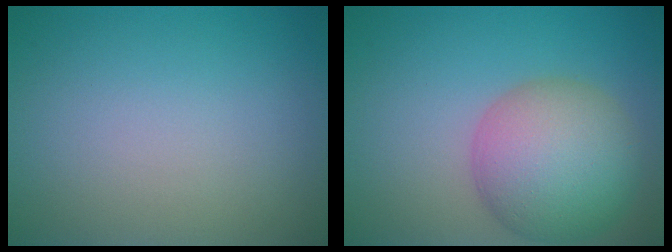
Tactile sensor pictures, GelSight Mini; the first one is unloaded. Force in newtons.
{"total": 7.9, "press": 7.9, "slide": 0.2}